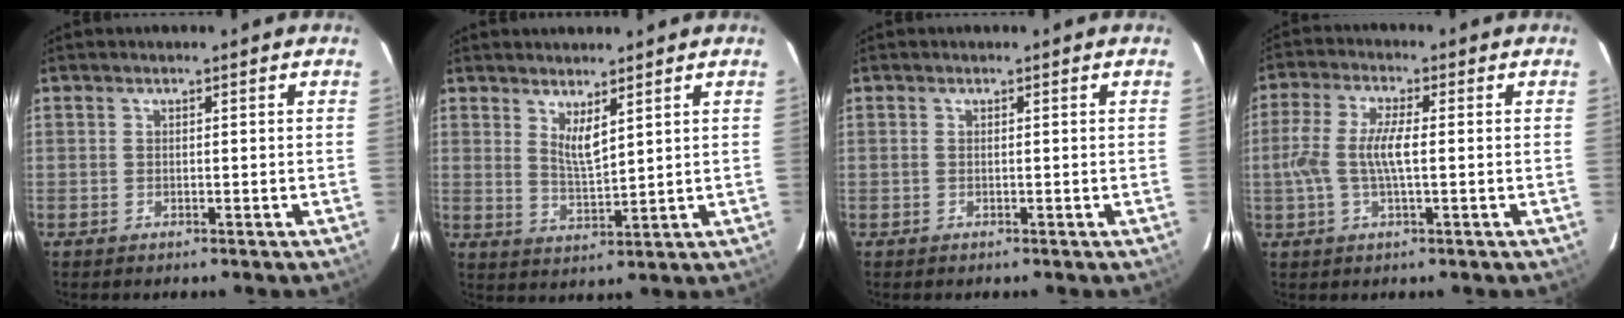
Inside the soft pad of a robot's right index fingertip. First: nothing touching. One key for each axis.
{"total": 4.3, "fx": 2.8, "fy": 0.9, "fz": 3.2, "tx": -0.057, "ty": -0.011, "tz": 0.049}
{"total": 0.0}
{"total": 7.5, "fx": -0.4, "fy": 2.0, "fz": 7.2, "tx": -0.151, "ty": 0.005, "tz": -0.006}